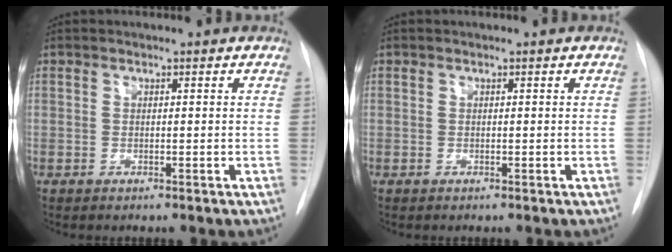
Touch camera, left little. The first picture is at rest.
{"total": 0.0}